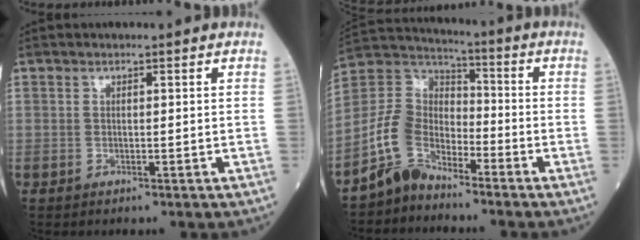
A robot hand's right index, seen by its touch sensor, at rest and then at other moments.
{"total": 8.2, "force": [-5.9, 4.8, 2.9], "torque": [-0.068, 0.027, -0.126]}